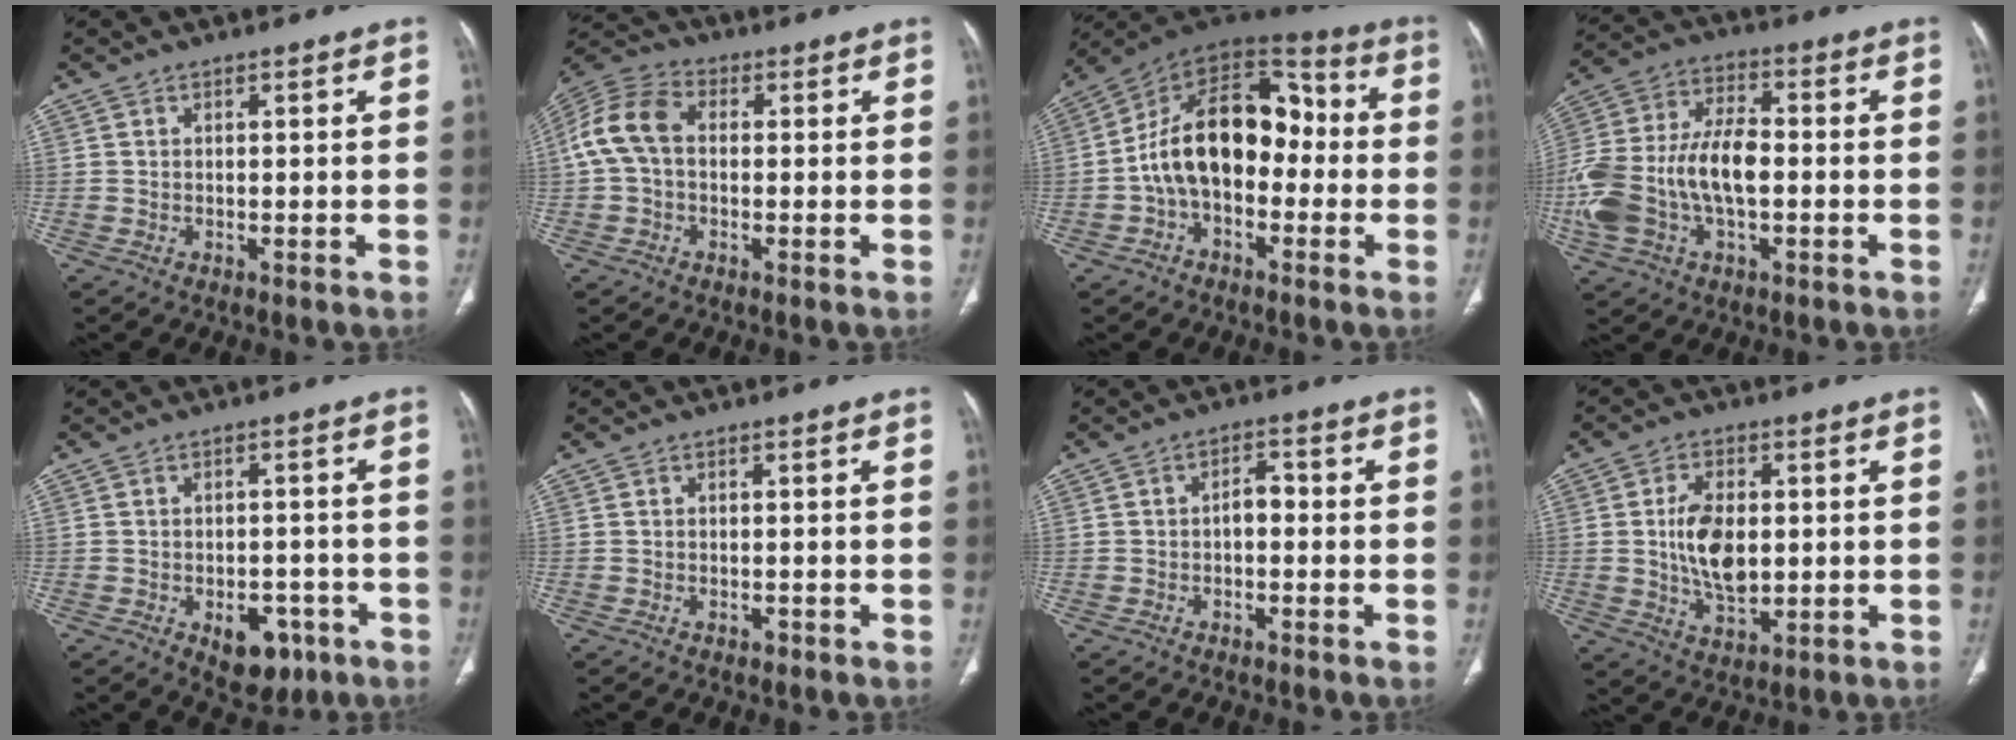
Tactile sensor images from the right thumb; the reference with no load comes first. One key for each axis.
{"total": 10.1, "fx": 0.5, "fy": 7.0, "fz": 7.3, "tx": -0.150, "ty": 0.031, "tz": 0.000}
{"total": 17.9, "fx": -2.0, "fy": 11.4, "fz": 13.7, "tx": -0.197, "ty": 0.059, "tz": -0.045}
{"total": 18.4, "fx": -2.9, "fy": 10.1, "fz": 15.1, "tx": -0.334, "ty": 0.028, "tz": -0.052}
{"total": 7.6, "fx": -3.5, "fy": 4.8, "fz": 4.8, "tx": -0.037, "ty": 0.017, "tz": -0.039}
{"total": 0.7, "fx": -0.5, "fy": 0.5, "fz": 0.2, "tx": -0.003, "ty": 0.001, "tz": -0.009}
{"total": 3.1, "fx": -0.7, "fy": 1.8, "fz": 2.4, "tx": -0.028, "ty": 0.017, "tz": -0.017}
{"total": 10.0, "fx": 0.3, "fy": 5.8, "fz": 8.1, "tx": -0.141, "ty": -0.005, "tz": 0.012}